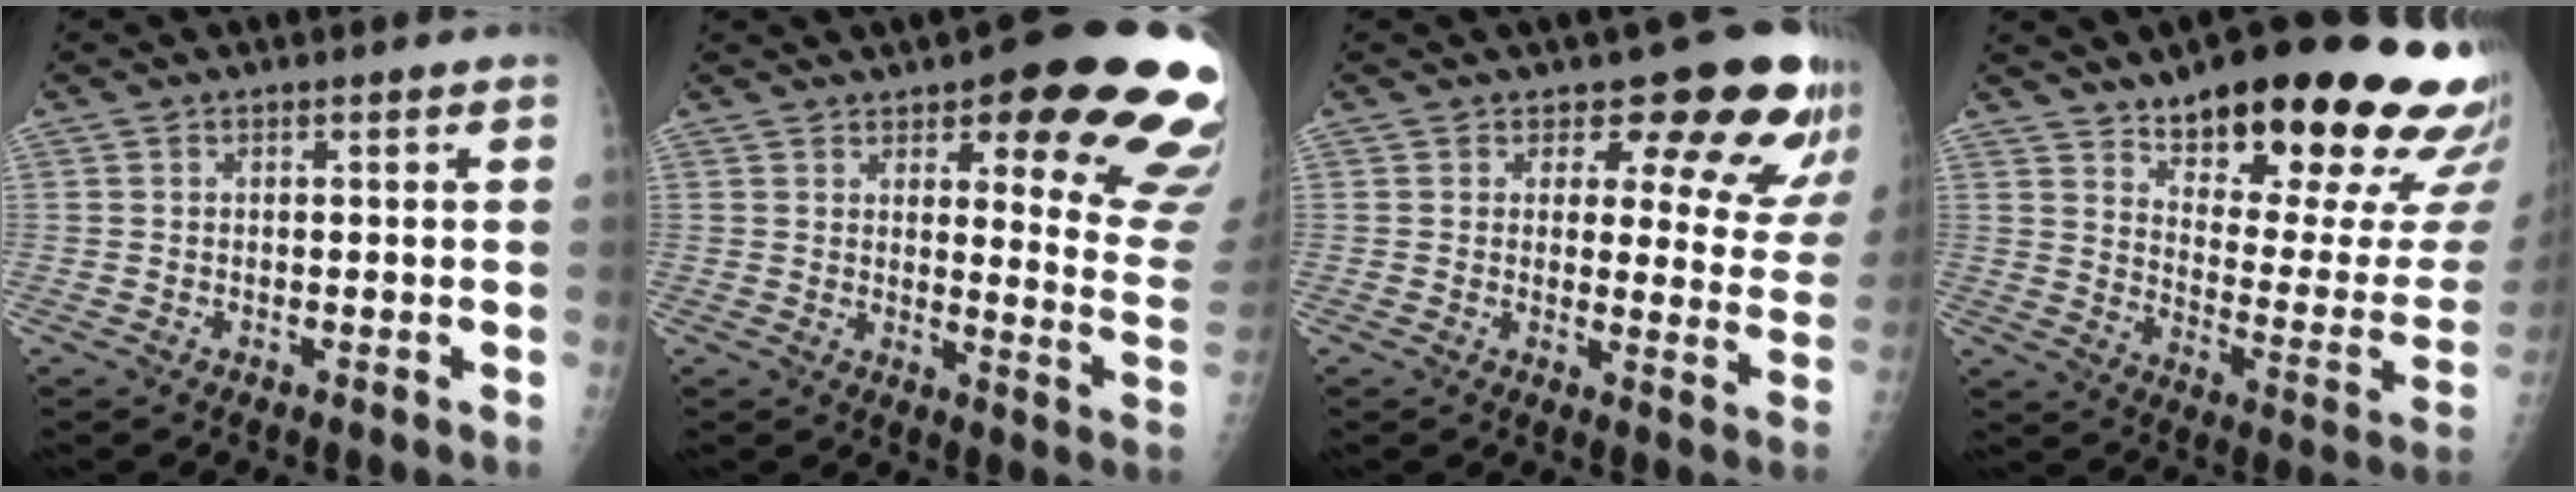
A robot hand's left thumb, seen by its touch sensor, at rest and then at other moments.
{"total": 22.3, "force": [13.7, 6.1, 16.5], "torque": [-0.162, -0.072, 0.165]}
{"total": 14.6, "force": [11.2, 6.2, 7.0], "torque": [-0.028, -0.076, 0.110]}
{"total": 29.0, "force": [20.1, 8.3, 19.2], "torque": [-0.220, -0.100, 0.280]}